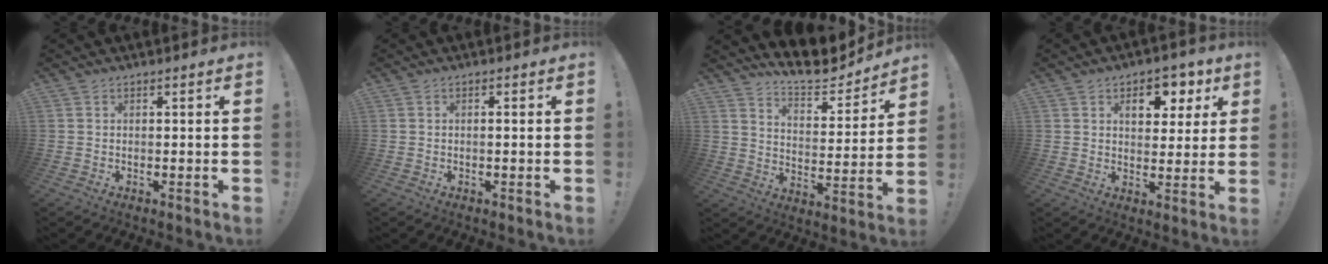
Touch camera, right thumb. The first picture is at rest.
{"total": 0.8, "force": [-0.3, -0.2, 0.8], "torque": [-0.012, -0.002, -0.006]}
{"total": 11.4, "force": [10.4, 3.4, 3.4], "torque": [-0.060, -0.085, 0.184]}
{"total": 8.8, "force": [4.1, 5.8, 5.3], "torque": [-0.052, -0.018, 0.068]}